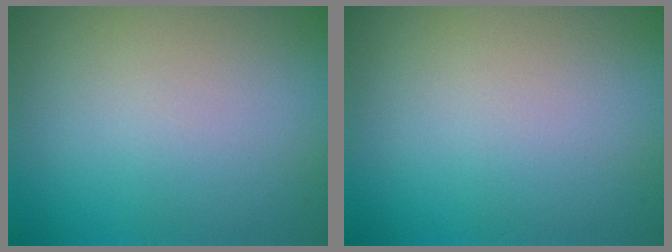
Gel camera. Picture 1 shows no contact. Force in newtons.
{"total": 0.0}